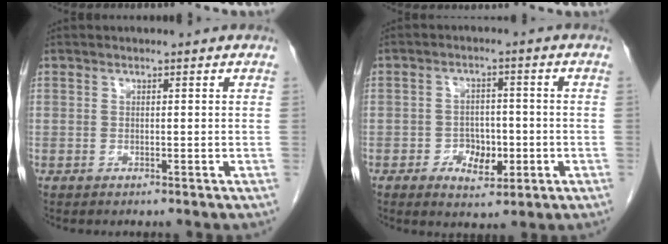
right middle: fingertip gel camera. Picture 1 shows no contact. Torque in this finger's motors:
{"motor_torque": [-0.17, -0.35, -0.03, 0.00]}